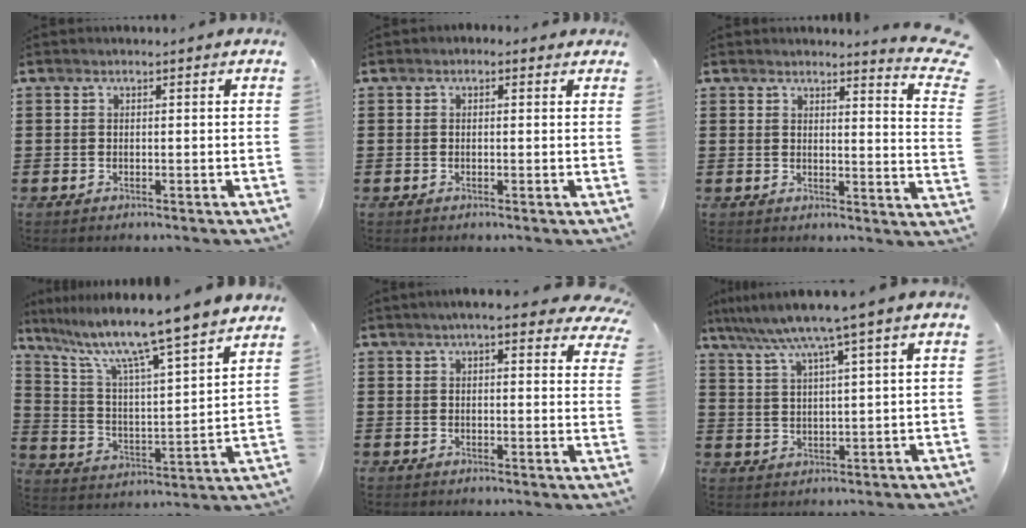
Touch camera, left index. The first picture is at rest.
{"total": 0.8, "force": [-0.3, 0.7, 0.3], "torque": [-0.006, 0.003, -0.007]}
{"total": 3.3, "force": [3.0, 0.0, 1.4], "torque": [-0.026, -0.020, 0.049]}
{"total": 10.4, "force": [8.9, -0.7, 5.4], "torque": [-0.140, -0.067, 0.143]}
{"total": 4.8, "force": [3.8, 1.1, 2.7], "torque": [-0.057, -0.004, 0.067]}
{"total": 6.4, "force": [4.3, -0.5, 4.6], "torque": [-0.104, -0.019, 0.068]}